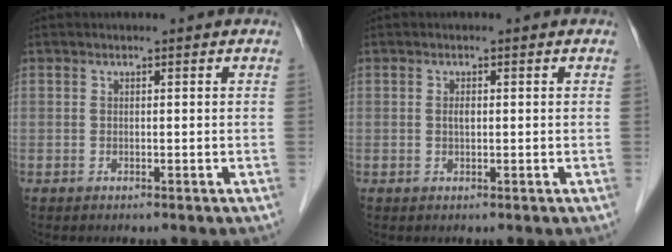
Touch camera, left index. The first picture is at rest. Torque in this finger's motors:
{"motor_torque": [1.45, 0.69, 0.06, 0.00]}